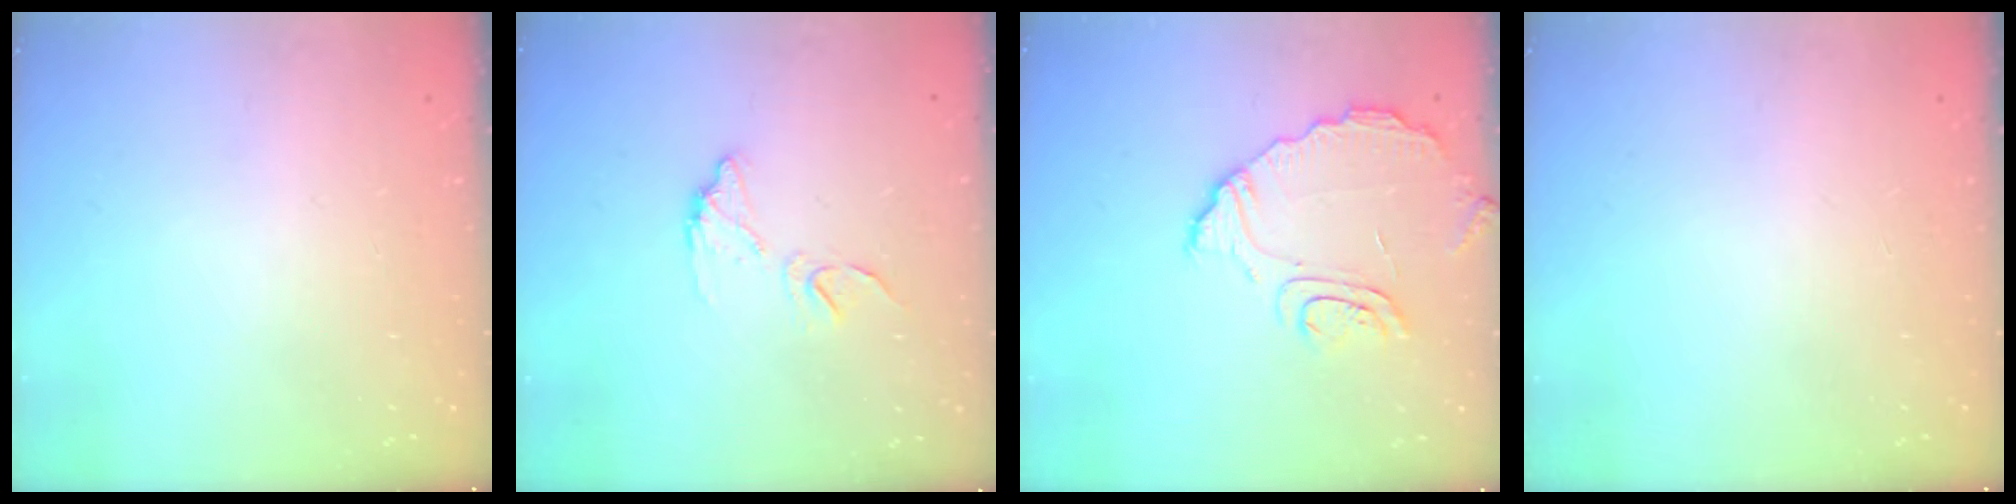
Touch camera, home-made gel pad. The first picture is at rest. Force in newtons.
{"total": 8.2, "press": 8.2, "slide": 0.1}
{"total": 9.3, "press": 9.3, "slide": 0.7}
{"total": 0.0}